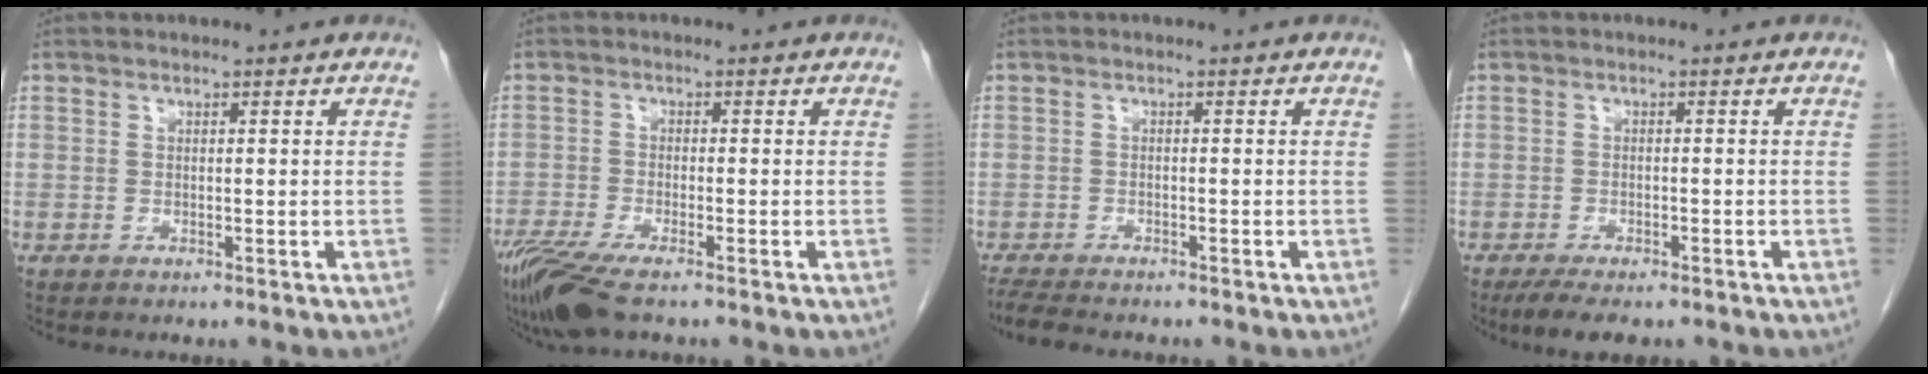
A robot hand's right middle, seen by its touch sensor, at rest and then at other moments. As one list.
[{"total": 8.1, "force": [-5.8, 1.4, 5.4], "torque": [-0.104, -0.020, -0.106]}, {"total": 5.5, "force": [-4.8, 1.0, 2.4], "torque": [-0.044, -0.017, -0.079]}, {"total": 5.6, "force": [-4.3, 1.9, 3.1], "torque": [-0.048, -0.011, -0.064]}]